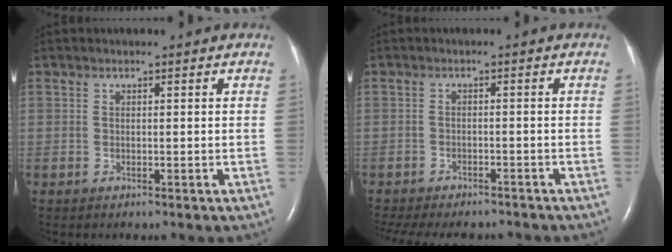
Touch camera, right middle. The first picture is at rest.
{"total": 14.2, "force": [-12.4, 4.4, 5.3], "torque": [-0.126, -0.012, -0.161]}